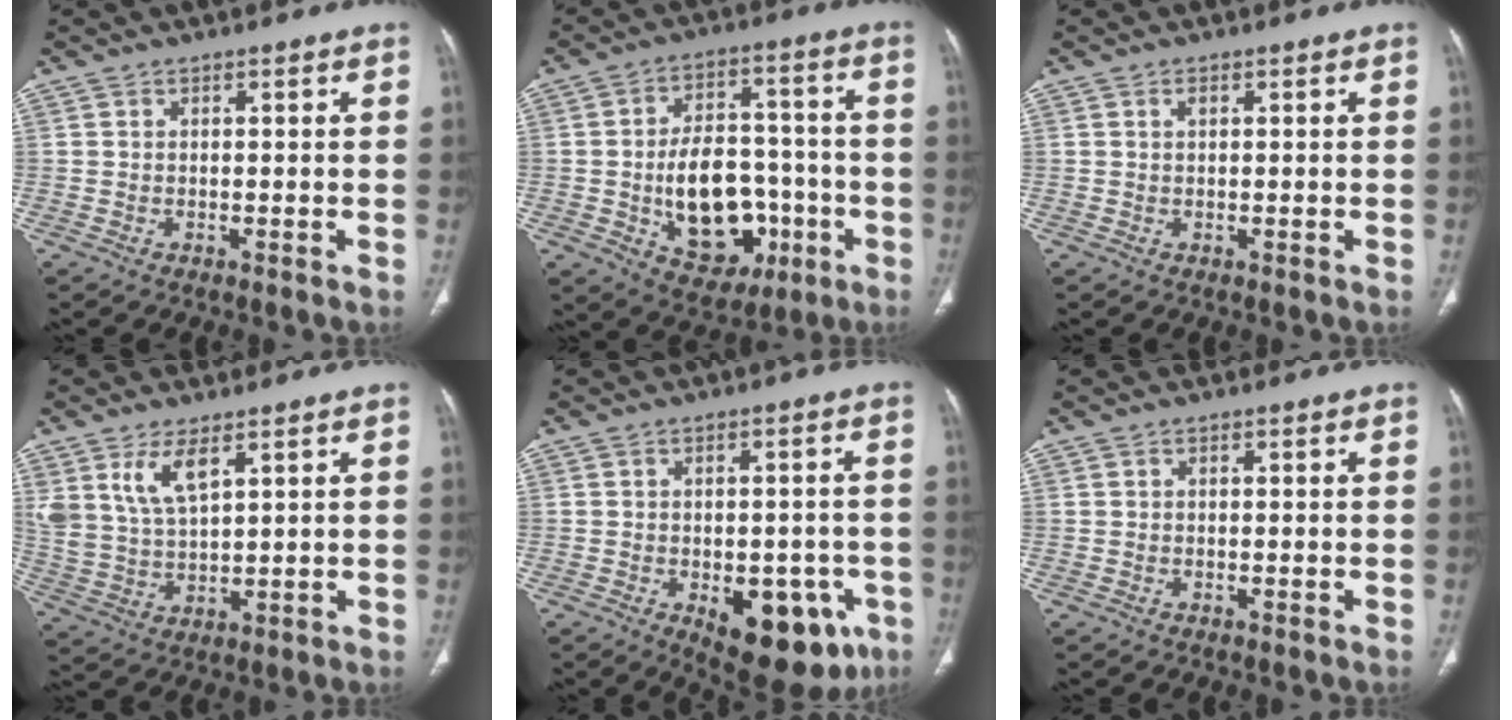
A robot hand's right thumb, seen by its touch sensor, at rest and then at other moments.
{"total": 17.4, "force": [-4.0, 11.6, 12.4], "torque": [-0.148, 0.034, -0.044]}
{"total": 1.0, "force": [0.4, 0.5, 0.7], "torque": [-0.013, 0.002, 0.008]}
{"total": 7.9, "force": [4.3, 3.4, 5.8], "torque": [-0.111, -0.022, 0.096]}
{"total": 15.4, "force": [-6.2, 8.2, 11.5], "torque": [-0.112, 0.014, -0.067]}
{"total": 0.0}